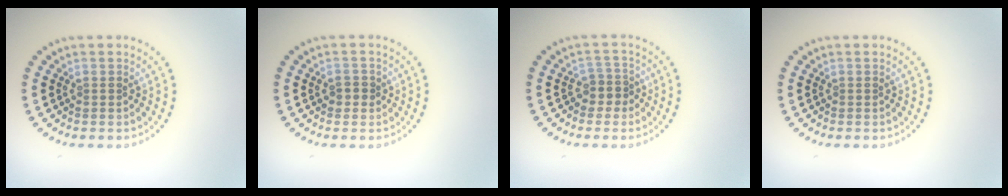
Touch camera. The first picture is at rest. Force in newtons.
{"total": 1.3, "press": 1.2, "slide": 0.4}
{"total": 1.9, "press": 1.5, "slide": 1.1}
{"total": 0.0}